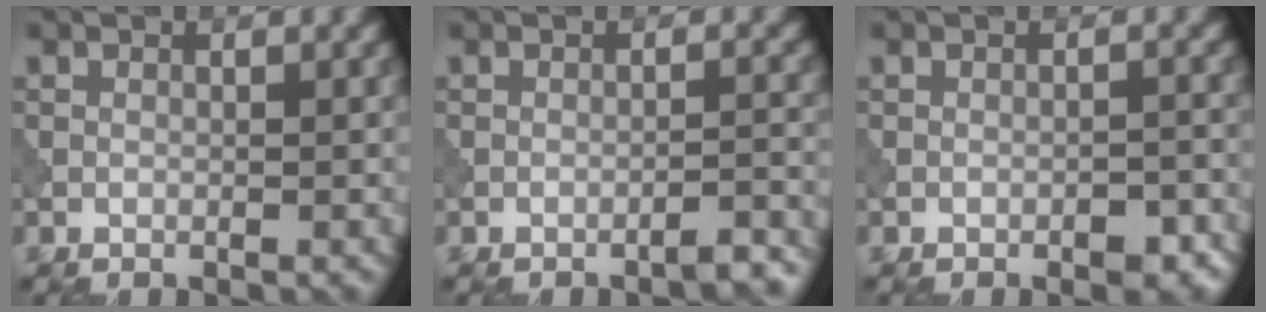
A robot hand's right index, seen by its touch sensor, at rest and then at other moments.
{"total": 2.4, "force": [-2.0, 0.4, 1.3], "torque": [-0.010, 0.008, -0.034]}
{"total": 2.4, "force": [-1.3, 1.0, 1.7], "torque": [-0.023, 0.001, -0.016]}